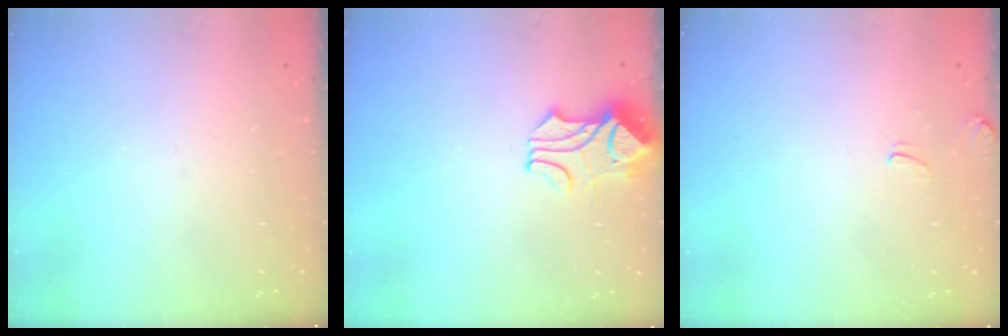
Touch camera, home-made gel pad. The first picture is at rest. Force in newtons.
{"total": 1.7, "press": 1.3, "slide": 1.1}
{"total": 0.0}